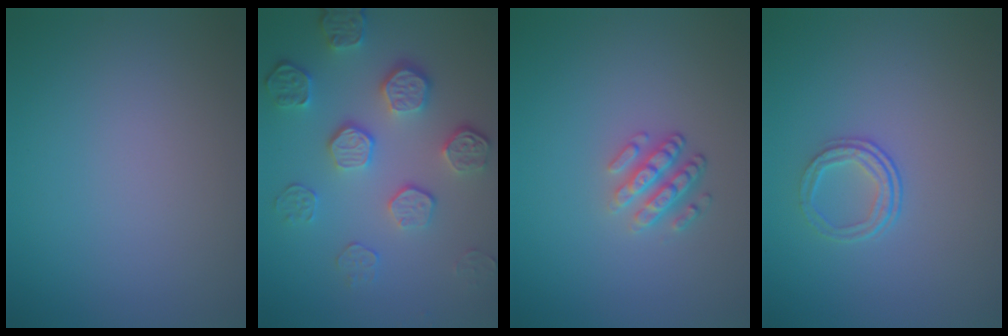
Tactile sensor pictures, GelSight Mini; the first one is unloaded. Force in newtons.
{"total": 5.3, "press": 4.1, "slide": 3.5}
{"total": 2.8, "press": 2.3, "slide": 1.5}
{"total": 2.1, "press": 1.4, "slide": 1.5}